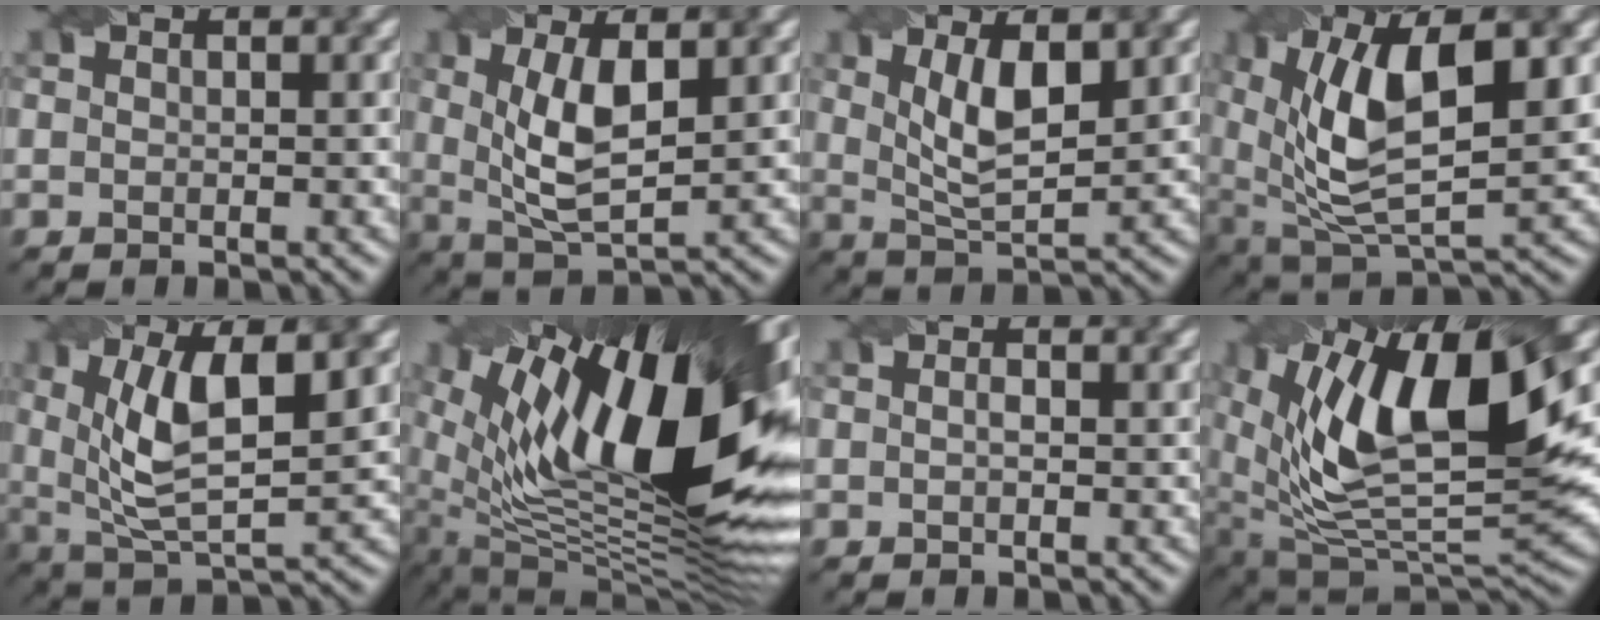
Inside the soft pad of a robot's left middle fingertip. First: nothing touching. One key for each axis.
{"total": 6.0, "fx": 1.1, "fy": 2.3, "fz": 5.4, "tx": -0.111, "ty": -0.007, "tz": 0.024}
{"total": 5.5, "fx": 1.8, "fy": 2.0, "fz": 4.8, "tx": -0.098, "ty": -0.007, "tz": 0.038}
{"total": 12.0, "fx": 2.8, "fy": 5.3, "fz": 10.4, "tx": -0.189, "ty": -0.004, "tz": 0.049}
{"total": 8.8, "fx": 2.2, "fy": 3.3, "fz": 7.9, "tx": -0.159, "ty": -0.004, "tz": 0.039}
{"total": 19.8, "fx": 5.8, "fy": 7.4, "fz": 17.4, "tx": -0.278, "ty": 0.021, "tz": 0.096}
{"total": 0.7, "fx": -0.2, "fy": 0.2, "fz": 0.6, "tx": -0.010, "ty": -0.005, "tz": -0.002}
{"total": 14.9, "fx": 5.2, "fy": 6.4, "fz": 12.4, "tx": -0.228, "ty": 0.004, "tz": 0.089}